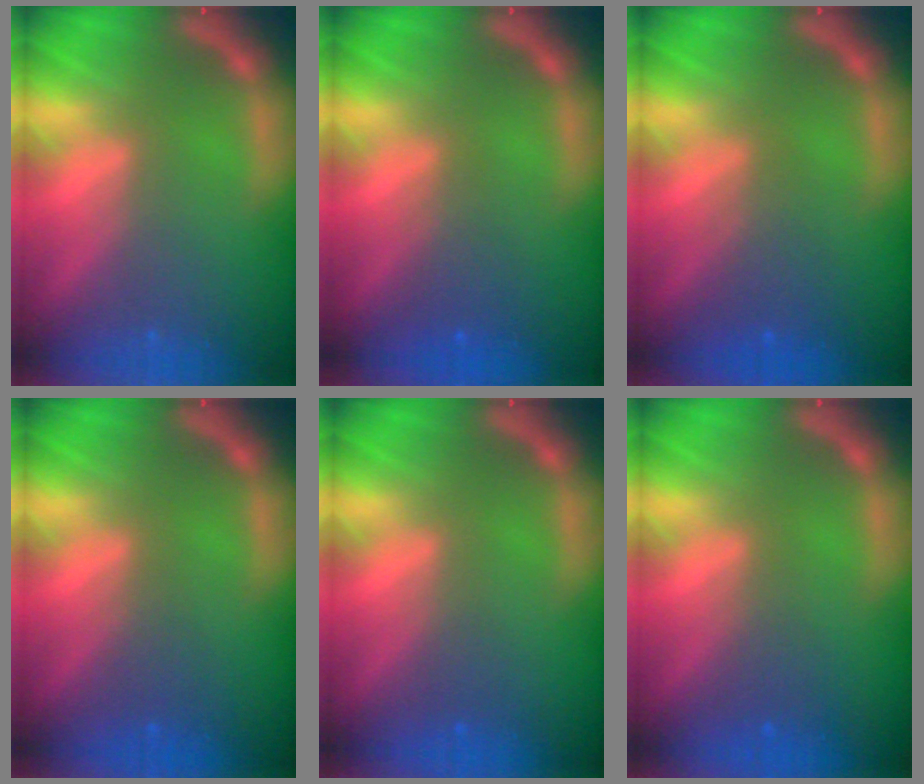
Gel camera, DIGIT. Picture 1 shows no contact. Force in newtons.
{"total": 2.0}
{"total": 2.5}
{"total": 1.5}
{"total": 1.0}
{"total": 1.4}